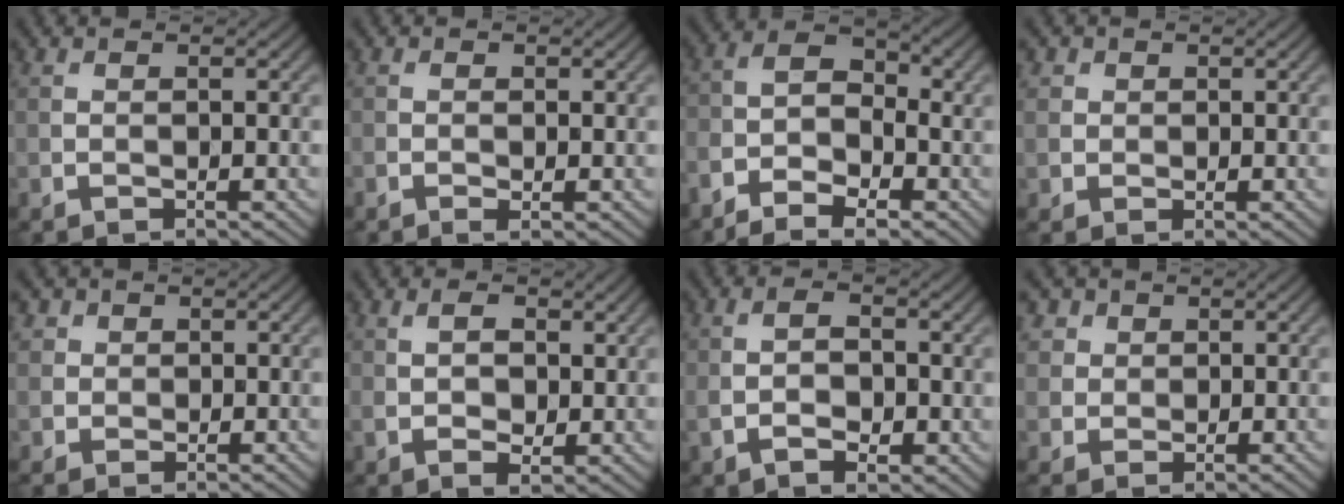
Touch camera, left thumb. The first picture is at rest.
{"total": 1.1, "force": [-0.3, 0.5, 1.0], "torque": [-0.017, -0.001, -0.006]}
{"total": 8.2, "force": [-4.8, 3.8, 5.5], "torque": [-0.101, -0.006, -0.099]}
{"total": 2.2, "force": [0.8, 2.0, 0.4], "torque": [-0.012, -0.006, 0.018]}
{"total": 3.2, "force": [1.3, 2.8, 0.9], "torque": [-0.035, -0.004, 0.032]}
{"total": 4.3, "force": [1.1, 2.3, 3.5], "torque": [-0.071, -0.003, 0.022]}
{"total": 4.3, "force": [-0.7, 2.4, 3.5], "torque": [-0.072, -0.004, -0.014]}
{"total": 4.6, "force": [2.1, 3.8, 1.4], "torque": [-0.066, -0.004, 0.046]}